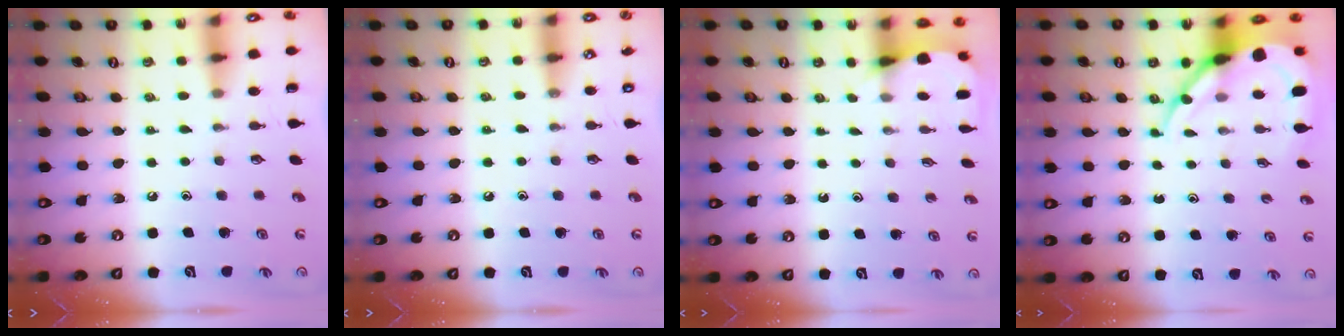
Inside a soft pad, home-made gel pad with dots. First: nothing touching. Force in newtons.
{"total": 4.8, "press": 4.8, "slide": 0.6}
{"total": 2.8, "press": 2.8, "slide": 0.3}
{"total": 10.5, "press": 10.4, "slide": 1.1}